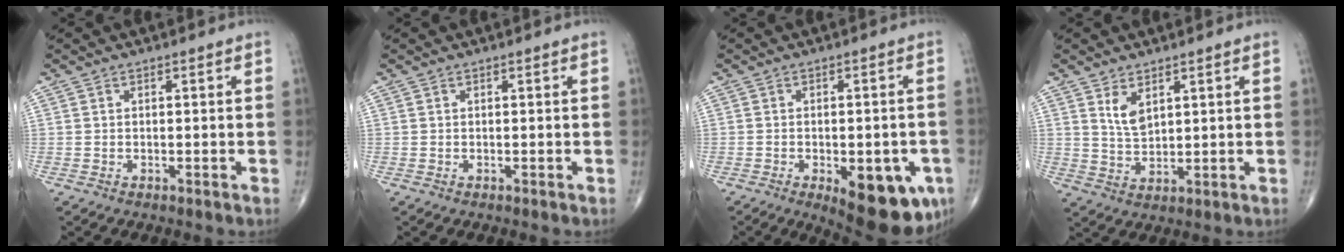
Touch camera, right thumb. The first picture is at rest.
{"total": 0.0}
{"total": 14.6, "force": [-5.9, 6.3, 11.8], "torque": [-0.113, 0.005, -0.062]}
{"total": 4.2, "force": [2.2, 2.1, 2.9], "torque": [-0.045, -0.018, 0.048]}